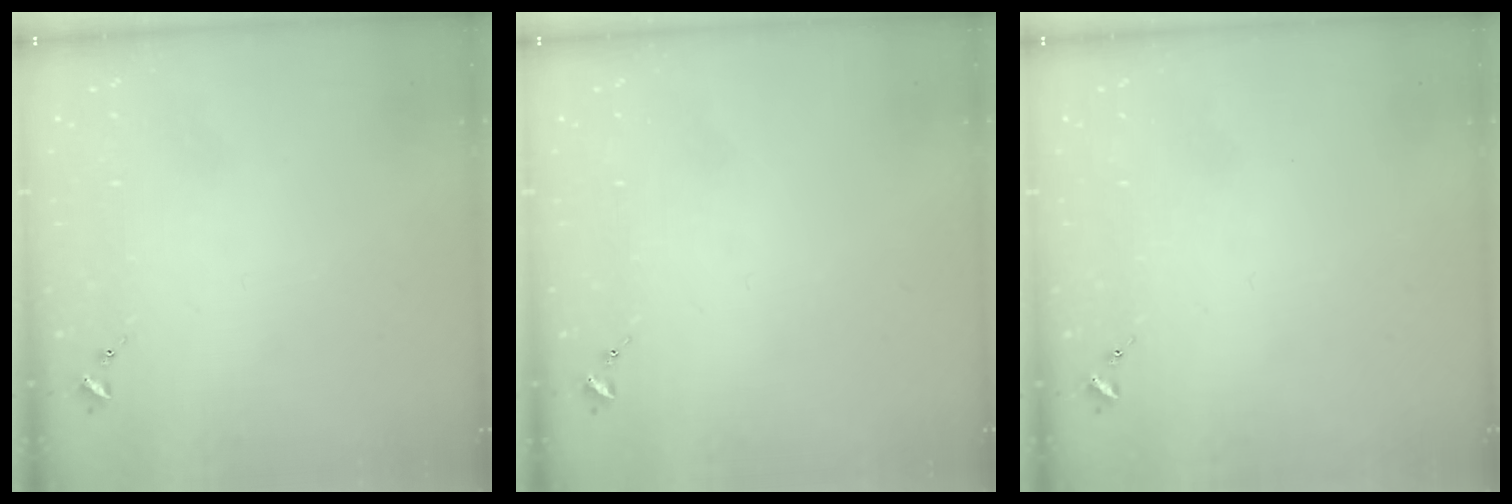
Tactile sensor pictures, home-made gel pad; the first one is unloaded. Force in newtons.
{"total": 0.0}
{"total": 0.0}